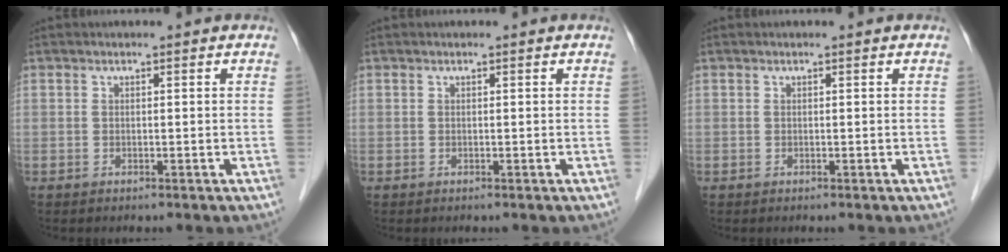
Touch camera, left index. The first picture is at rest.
{"total": 0.0}
{"total": 0.0}